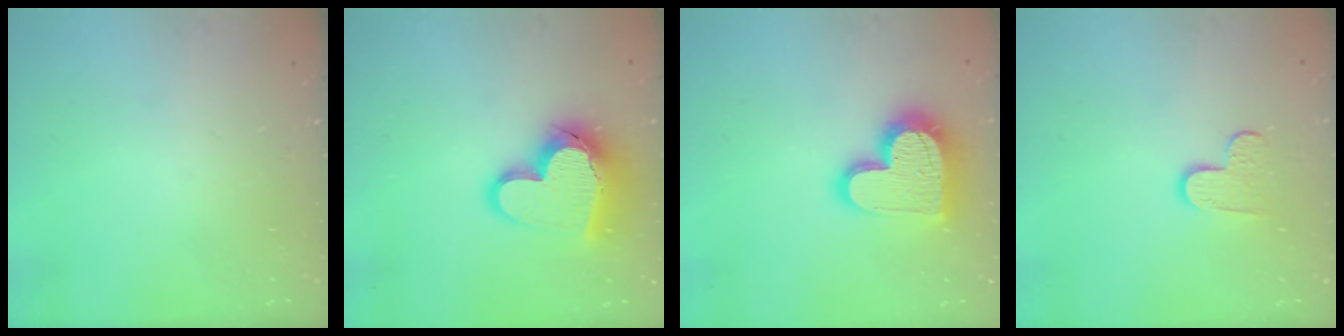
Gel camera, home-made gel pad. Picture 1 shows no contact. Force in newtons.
{"total": 16.9, "press": 16.7, "slide": 2.4}
{"total": 17.2, "press": 17.2, "slide": 1.2}
{"total": 5.3, "press": 5.3, "slide": 0.3}